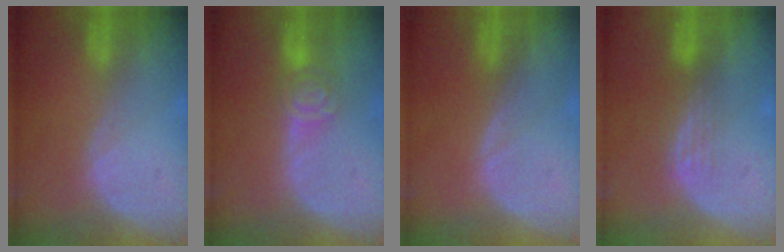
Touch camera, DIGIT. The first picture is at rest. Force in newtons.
{"total": 4.4, "press": 4.4, "slide": 0.4}
{"total": 0.0}
{"total": 3.1, "press": 2.8, "slide": 1.4}